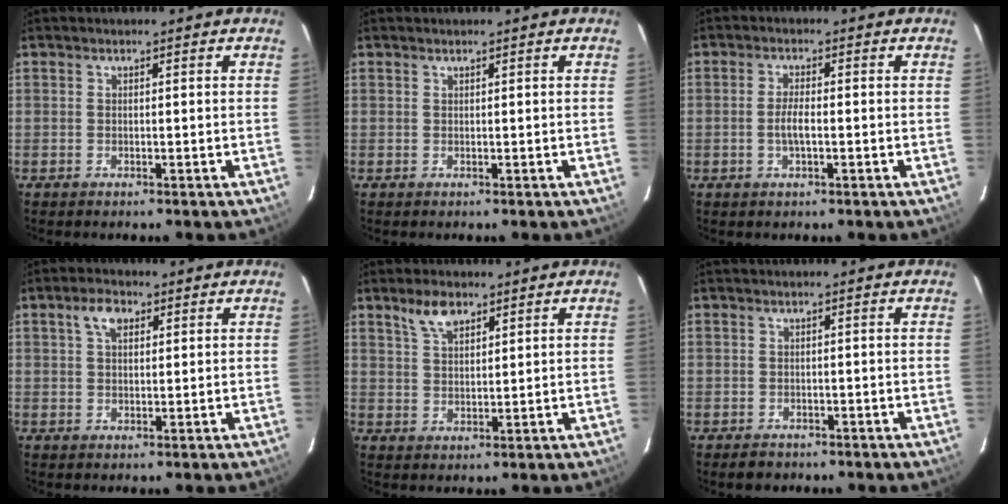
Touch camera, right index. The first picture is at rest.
{"total": 0.0}
{"total": 3.1, "force": [-0.8, 0.5, 2.9], "torque": [-0.060, -0.001, -0.015]}
{"total": 4.0, "force": [1.8, 2.3, 2.7], "torque": [-0.047, 0.012, 0.032]}
{"total": 5.1, "force": [3.5, 2.3, 2.9], "torque": [-0.052, 0.009, 0.068]}
{"total": 1.9, "force": [-1.2, 1.4, 0.3], "torque": [-0.008, 0.001, -0.015]}